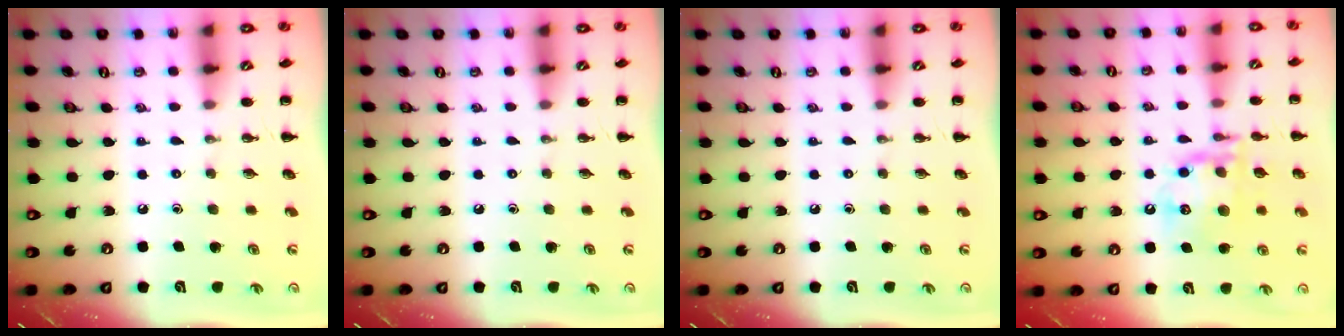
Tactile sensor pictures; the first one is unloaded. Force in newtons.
{"total": 0.0}
{"total": 0.0}
{"total": 16.3, "press": 16.1, "slide": 2.5}